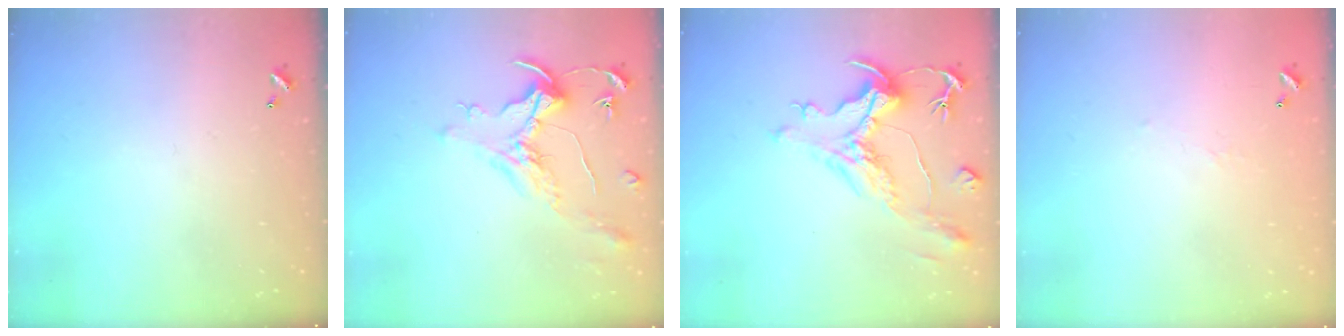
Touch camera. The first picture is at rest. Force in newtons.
{"total": 1.5, "press": 1.3, "slide": 0.7}
{"total": 1.9, "press": 0.9, "slide": 1.6}
{"total": 6.1, "press": 6.1, "slide": 0.6}